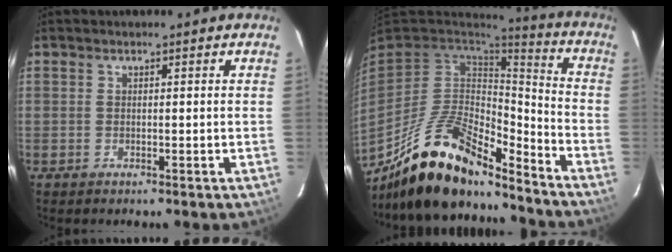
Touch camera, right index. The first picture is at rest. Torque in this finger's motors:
{"motor_torque": [0.48, -0.80, 0.84, 0.19]}